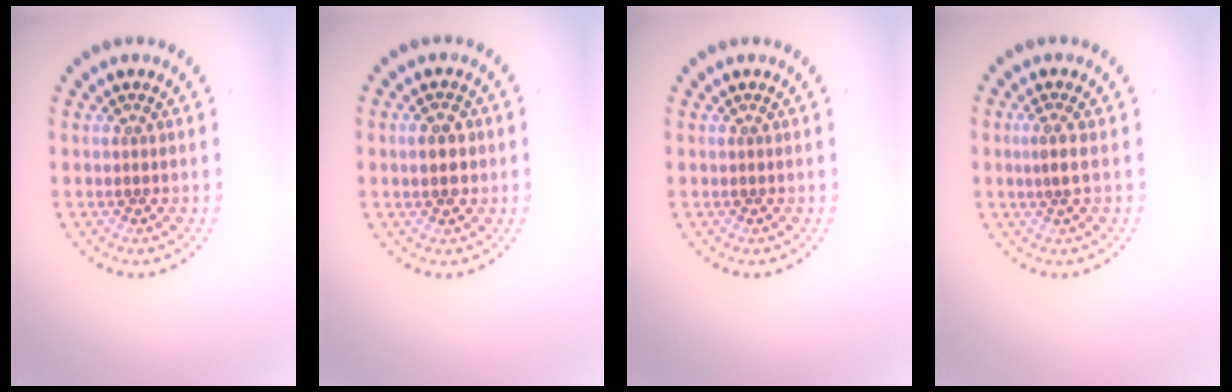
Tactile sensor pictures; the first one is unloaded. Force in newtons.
{"total": 2.9, "press": 2.9, "slide": 0.1}
{"total": 0.0}
{"total": 1.7, "press": 1.3, "slide": 1.1}